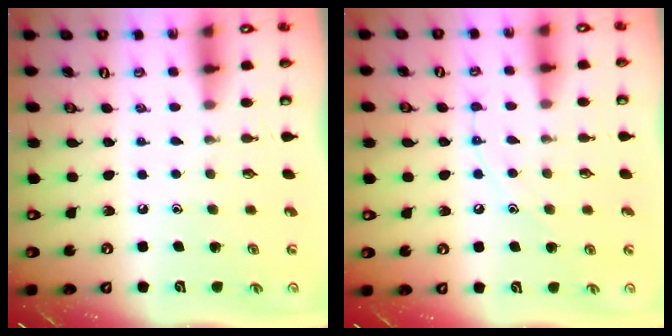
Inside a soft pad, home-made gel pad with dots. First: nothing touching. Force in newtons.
{"total": 7.0, "press": 6.9, "slide": 0.7}